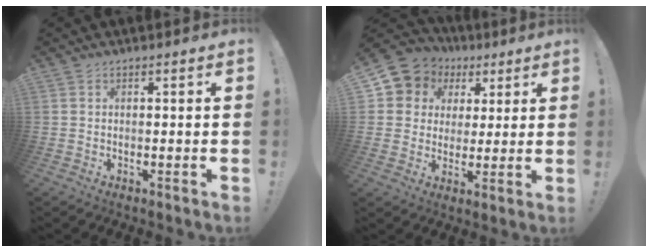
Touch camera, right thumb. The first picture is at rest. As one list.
[{"total": 9.0, "force": [3.6, 8.0, 1.8], "torque": [-0.029, -0.026, 0.076]}]